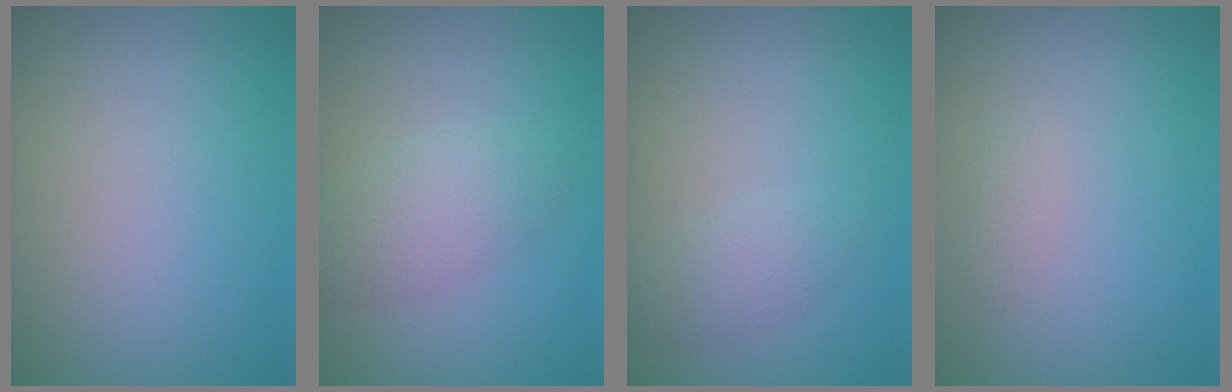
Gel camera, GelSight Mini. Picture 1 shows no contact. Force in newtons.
{"total": 3.2, "press": 3.2, "slide": 0.1}
{"total": 1.7, "press": 1.7, "slide": 0.1}
{"total": 0.7, "press": 0.7, "slide": 0.1}